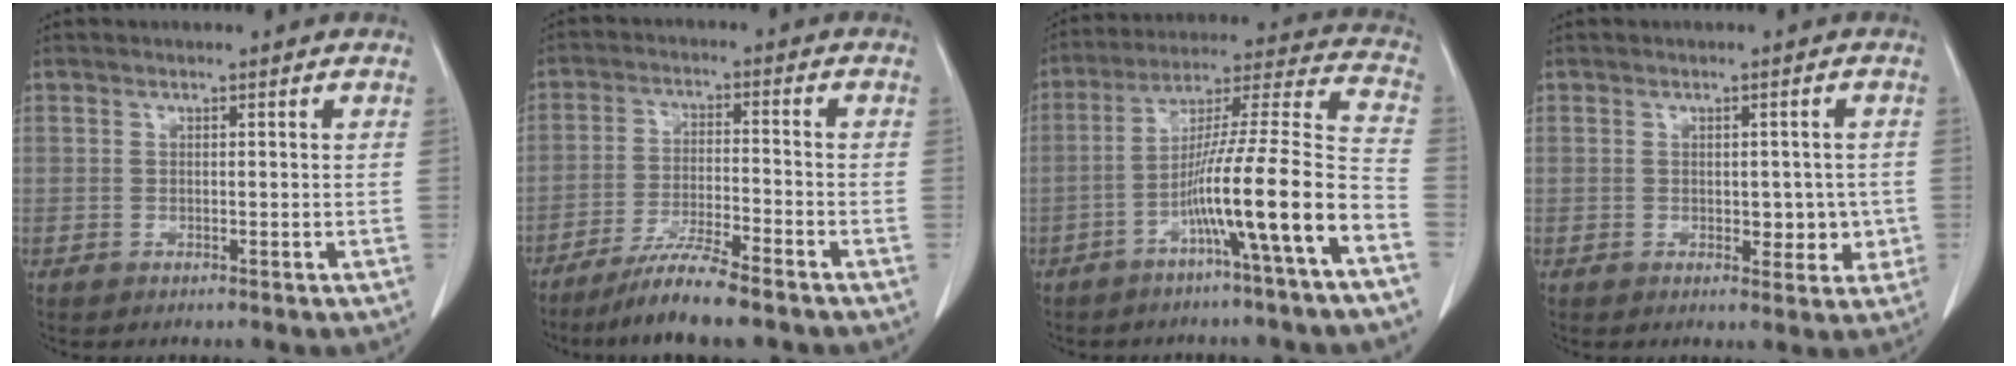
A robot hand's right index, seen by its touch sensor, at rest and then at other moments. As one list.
[{"total": 8.0, "force": [-6.5, -0.2, 4.7], "torque": [-0.085, -0.025, -0.117]}, {"total": 15.7, "force": [-7.1, -1.2, 14.0], "torque": [-0.229, 0.009, -0.121]}, {"total": 4.2, "force": [-0.5, 2.5, 3.3], "torque": [-0.028, 0.003, -0.001]}]